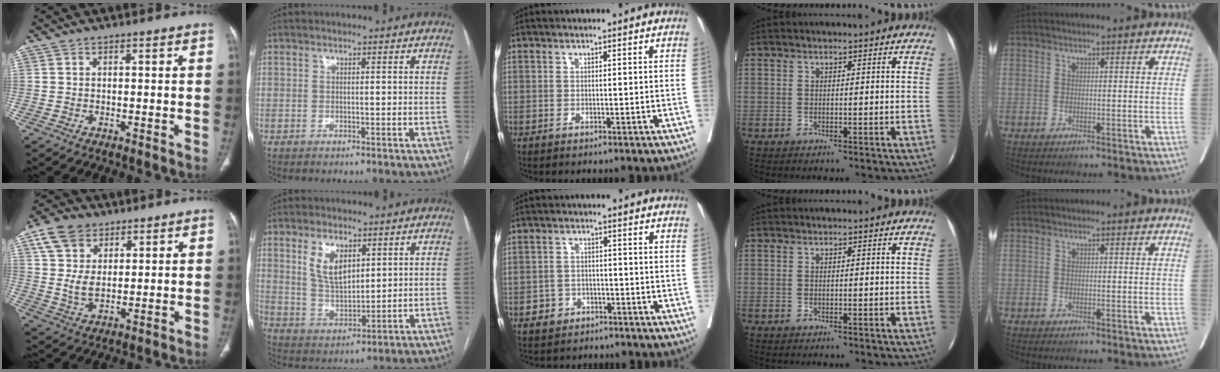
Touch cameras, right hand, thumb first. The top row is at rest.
{"thumb": {"total": 9.7, "force": [4.9, 6.6, 5.2], "torque": [-0.081, -0.017, 0.096]}, "index": {"total": 7.2, "force": [3.2, 3.6, 5.3], "torque": [-0.106, 0.001, 0.070]}, "middle": {"total": 3.3, "force": [-2.1, 2.5, 0.2], "torque": [-0.014, 0.009, -0.032]}}